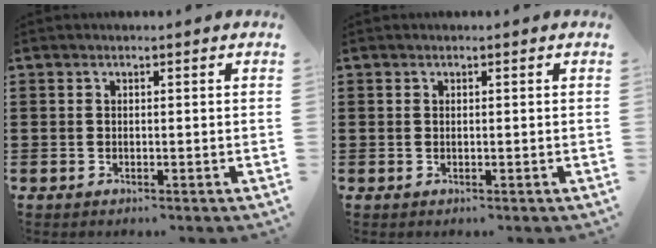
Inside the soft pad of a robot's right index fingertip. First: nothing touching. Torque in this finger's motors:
{"motor_torque": [1.51, 0.63, 0.02, 0.02]}